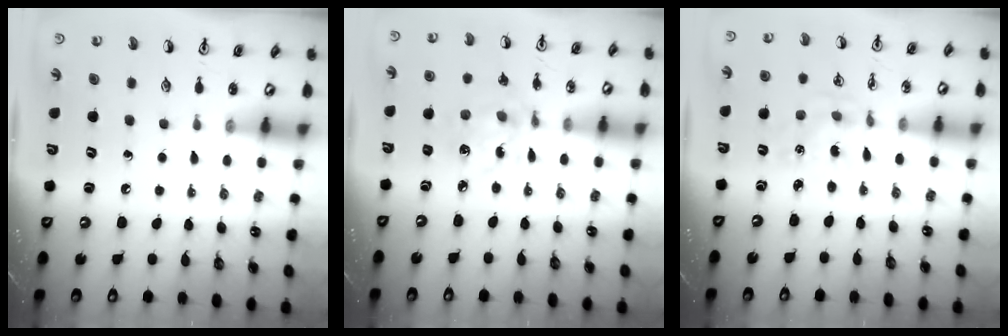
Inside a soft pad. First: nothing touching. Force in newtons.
{"total": 6.1, "press": 6.1, "slide": 0.5}
{"total": 1.0, "press": 1.0, "slide": 0.1}